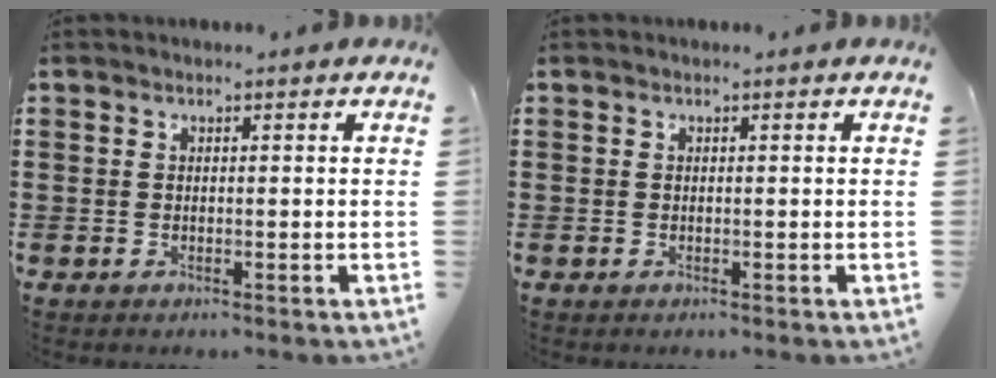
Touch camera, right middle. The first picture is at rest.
{"total": 0.0}